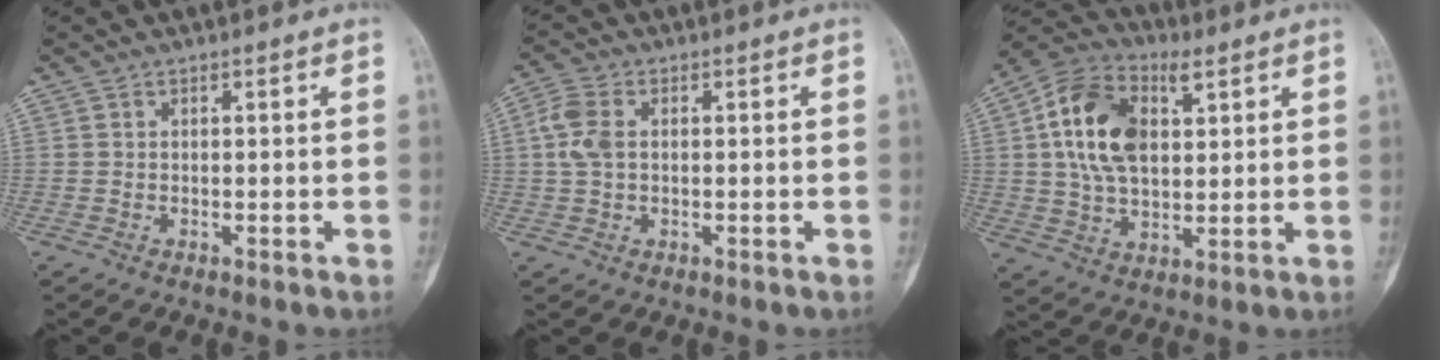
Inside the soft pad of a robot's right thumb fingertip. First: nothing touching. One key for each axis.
{"total": 5.2, "fx": 0.5, "fy": 3.3, "fz": 4.0, "tx": -0.103, "ty": 0.009, "tz": 0.003}
{"total": 15.8, "fx": 4.5, "fy": 9.3, "fz": 11.9, "tx": -0.216, "ty": 0.009, "tz": 0.081}